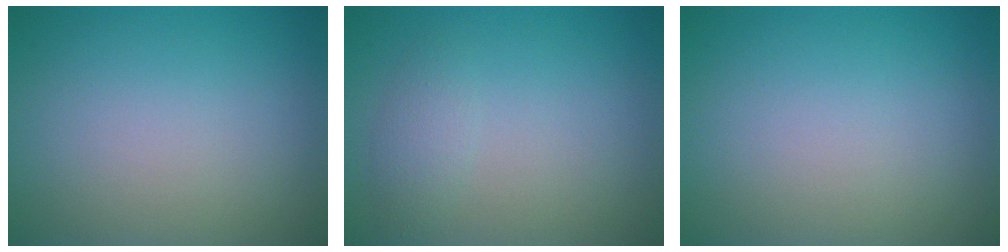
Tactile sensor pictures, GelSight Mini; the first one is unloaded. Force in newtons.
{"total": 1.4, "press": 1.4, "slide": 0.1}
{"total": 0.0}